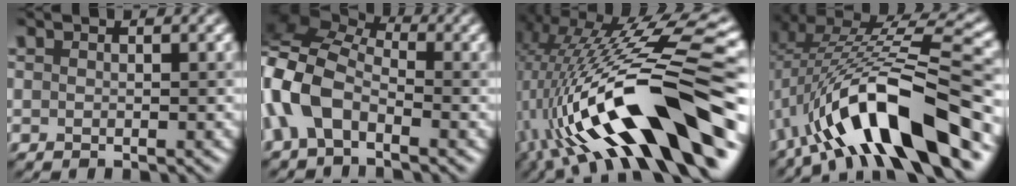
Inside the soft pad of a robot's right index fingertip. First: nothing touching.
{"total": 7.6, "force": [-1.5, 4.6, 5.9], "torque": [-0.126, 0.028, -0.054]}
{"total": 16.0, "force": [-4.0, 4.9, 14.7], "torque": [-0.252, 0.024, -0.068]}
{"total": 12.3, "force": [-5.0, 3.7, 10.6], "torque": [-0.172, 0.022, -0.081]}